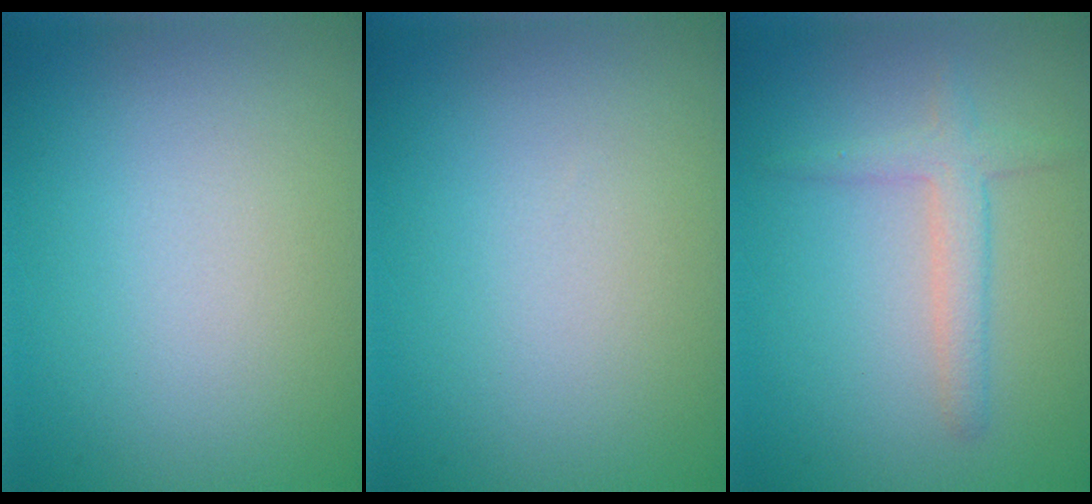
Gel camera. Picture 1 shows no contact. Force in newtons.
{"total": 0.0}
{"total": 2.4, "press": 2.4, "slide": 0.0}